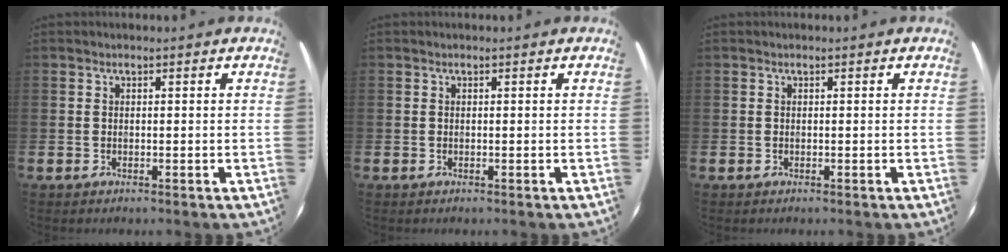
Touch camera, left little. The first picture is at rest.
{"total": 0.0}
{"total": 0.0}